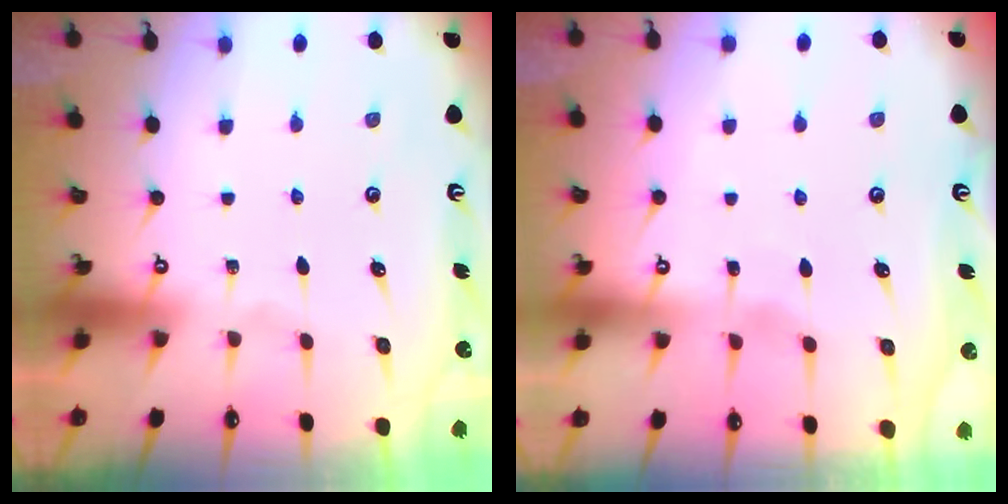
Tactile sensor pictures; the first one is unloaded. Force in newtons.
{"total": 2.6, "press": 2.5, "slide": 0.2}